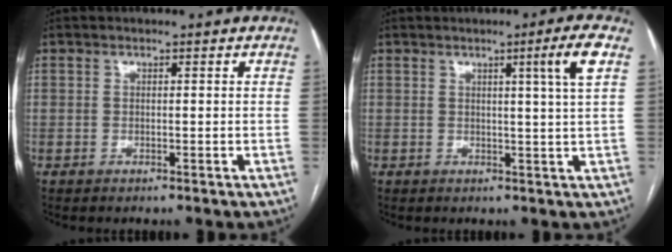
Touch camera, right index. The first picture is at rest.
{"total": 4.7, "force": [1.7, -1.4, 4.2], "torque": [-0.063, -0.009, 0.027]}